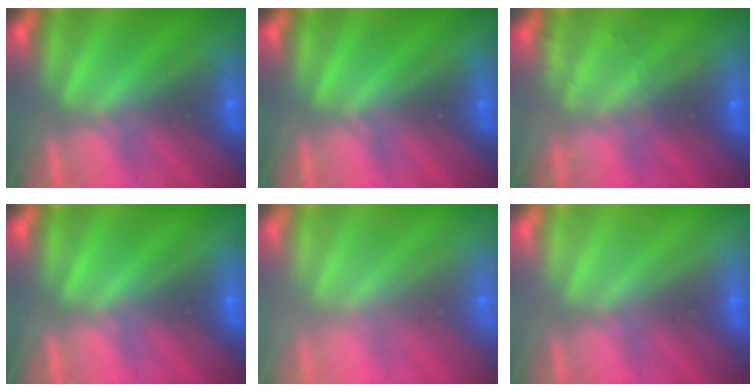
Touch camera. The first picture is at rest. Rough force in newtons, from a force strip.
{"total": 0.0}
{"total": 2.0}
{"total": 0.0}
{"total": 9.5}
{"total": 2.9}